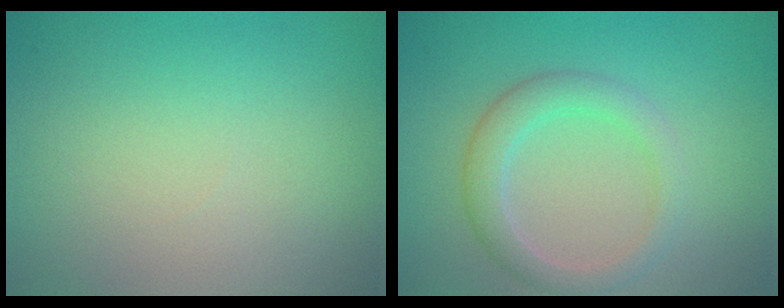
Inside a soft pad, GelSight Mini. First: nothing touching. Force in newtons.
{"total": 3.1, "press": 3.1, "slide": 0.1}